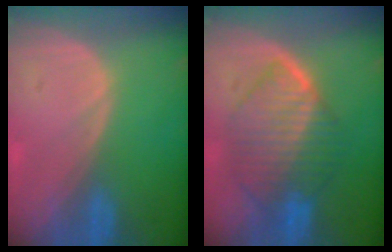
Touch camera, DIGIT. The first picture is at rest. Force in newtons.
{"total": 9.3, "press": 9.3, "slide": 0.6}